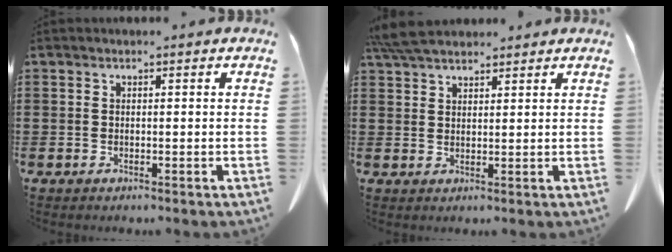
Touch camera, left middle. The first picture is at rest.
{"total": 5.1, "force": [4.6, 1.1, 2.1], "torque": [-0.052, -0.007, 0.089]}